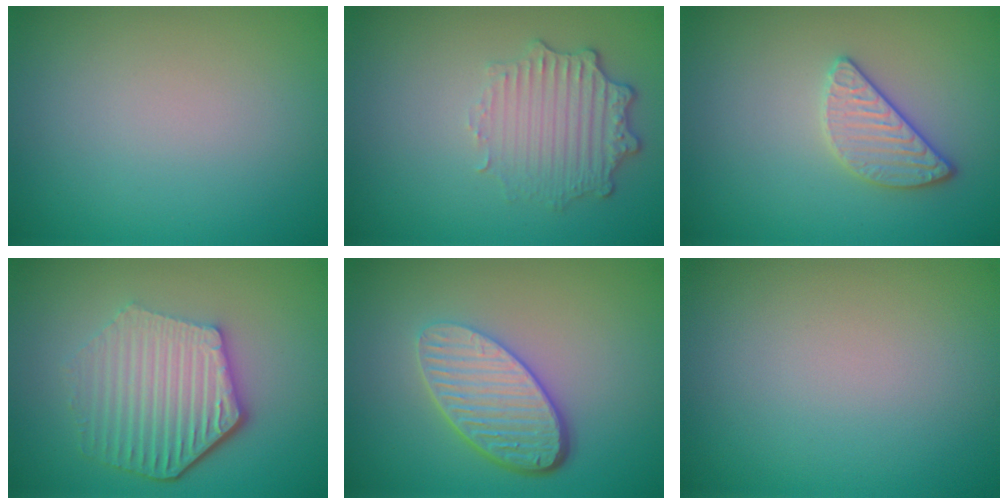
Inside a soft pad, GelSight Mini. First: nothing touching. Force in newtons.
{"total": 3.5, "press": 2.8, "slide": 2.1}
{"total": 2.5, "press": 2.3, "slide": 0.8}
{"total": 6.1, "press": 4.6, "slide": 4.0}
{"total": 5.3, "press": 3.8, "slide": 3.6}
{"total": 0.0}